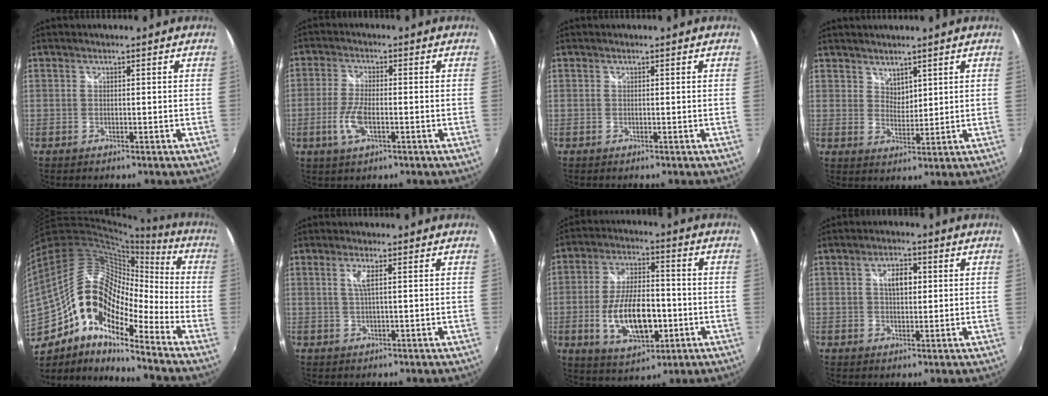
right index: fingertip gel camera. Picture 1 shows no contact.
{"total": 6.0, "force": [-2.0, 2.2, 5.2], "torque": [-0.116, -0.006, -0.039]}
{"total": 0.0}
{"total": 2.1, "force": [1.9, 0.5, 0.8], "torque": [-0.011, 0.000, 0.033]}
{"total": 19.5, "force": [-9.6, 9.3, 14.3], "torque": [-0.249, -0.012, -0.193]}
{"total": 2.3, "force": [0.6, -0.1, 2.2], "torque": [-0.043, -0.002, 0.012]}
{"total": 14.5, "force": [-3.6, 6.8, 12.4], "torque": [-0.241, -0.005, -0.050]}
{"total": 4.8, "force": [0.8, 3.0, 3.6], "torque": [-0.056, 0.009, 0.013]}